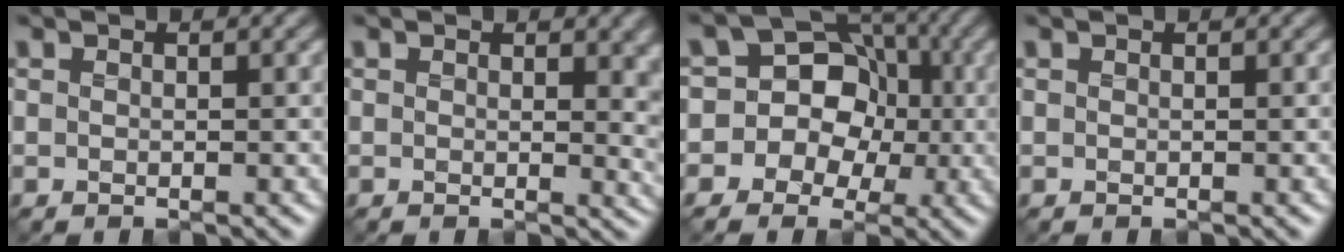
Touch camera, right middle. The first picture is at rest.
{"total": 4.2, "force": [1.7, 2.6, 2.9], "torque": [-0.038, -0.009, 0.030]}
{"total": 11.7, "force": [-0.5, 10.8, 4.4], "torque": [-0.075, 0.056, -0.048]}
{"total": 0.0}